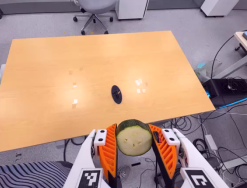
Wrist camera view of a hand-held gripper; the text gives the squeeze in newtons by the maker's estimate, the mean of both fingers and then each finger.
{"total": 11.9, "left": 12.3, "right": 11.5}